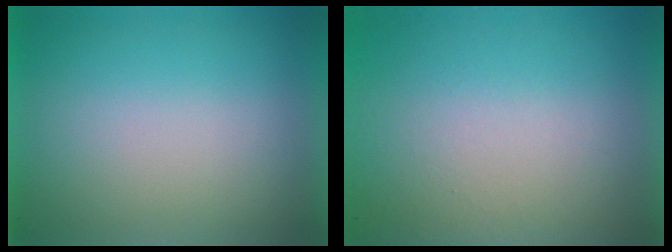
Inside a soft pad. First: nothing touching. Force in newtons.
{"total": 8.2}